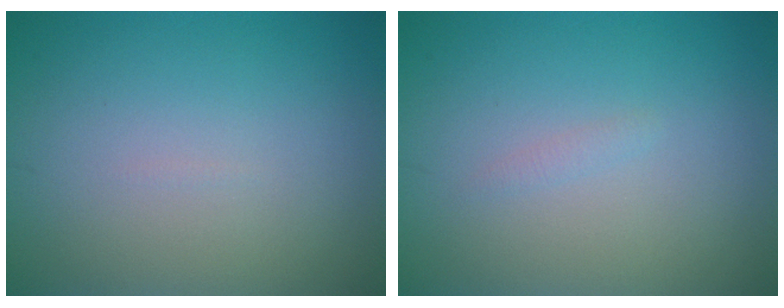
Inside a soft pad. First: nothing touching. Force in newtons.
{"total": 0.5, "press": 0.5, "slide": 0.1}